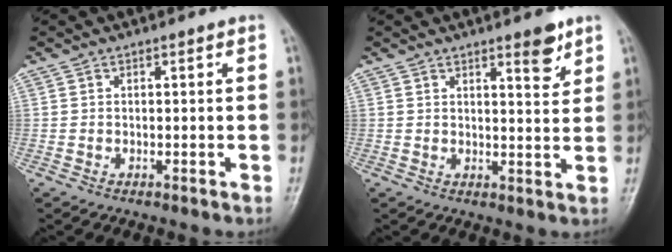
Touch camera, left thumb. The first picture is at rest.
{"total": 4.7, "force": [3.1, 1.3, 3.3], "torque": [-0.035, -0.022, 0.043]}